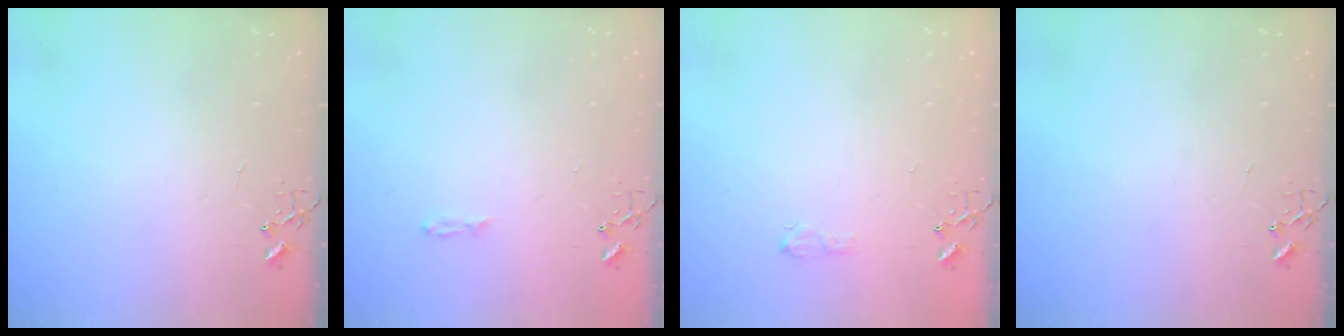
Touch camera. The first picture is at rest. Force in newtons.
{"total": 3.4, "press": 3.4, "slide": 0.4}
{"total": 5.5, "press": 5.5, "slide": 0.8}
{"total": 0.0}